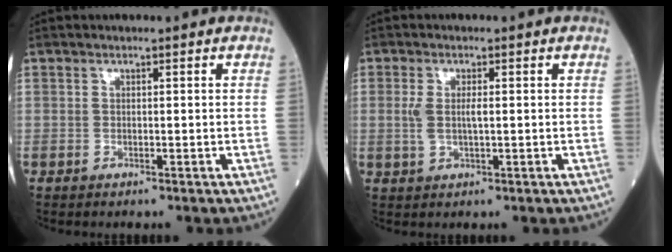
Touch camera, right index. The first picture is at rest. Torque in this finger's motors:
{"motor_torque": [0.93, 0.21, 0.35, 0.12]}